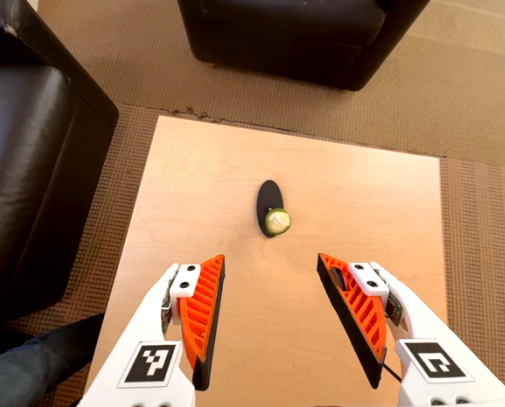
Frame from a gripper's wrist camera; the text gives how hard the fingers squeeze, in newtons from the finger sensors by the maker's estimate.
{"total": 0.0}